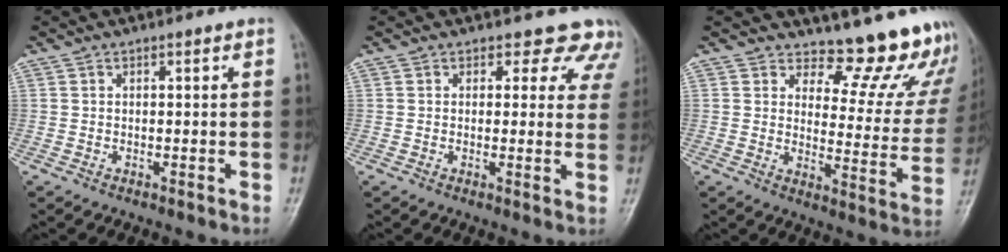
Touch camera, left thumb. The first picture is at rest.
{"total": 7.9, "force": [6.6, 4.3, 0.6], "torque": [0.050, -0.026, 0.044]}
{"total": 15.2, "force": [14.2, 4.5, 2.9], "torque": [0.012, -0.157, 0.154]}